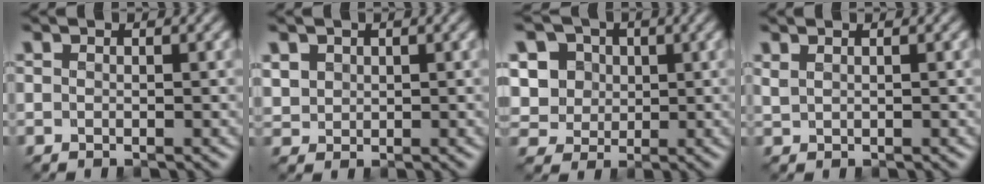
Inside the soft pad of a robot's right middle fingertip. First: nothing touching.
{"total": 1.9, "force": [0.8, 1.6, 0.6], "torque": [-0.020, -0.003, 0.022]}
{"total": 8.0, "force": [2.5, 6.9, 3.2], "torque": [-0.072, 0.023, 0.031]}
{"total": 1.1, "force": [0.9, 0.4, 0.5], "torque": [-0.014, 0.000, 0.020]}